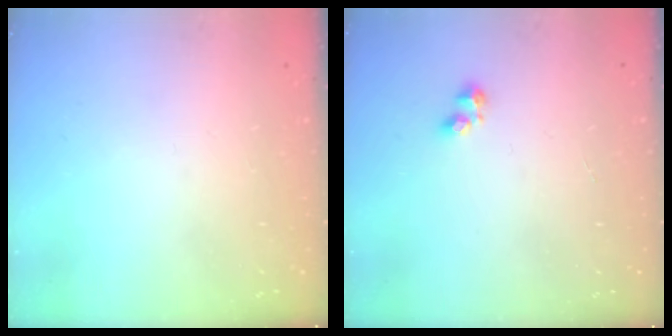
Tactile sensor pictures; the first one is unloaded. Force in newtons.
{"total": 2.4, "press": 2.3, "slide": 0.8}